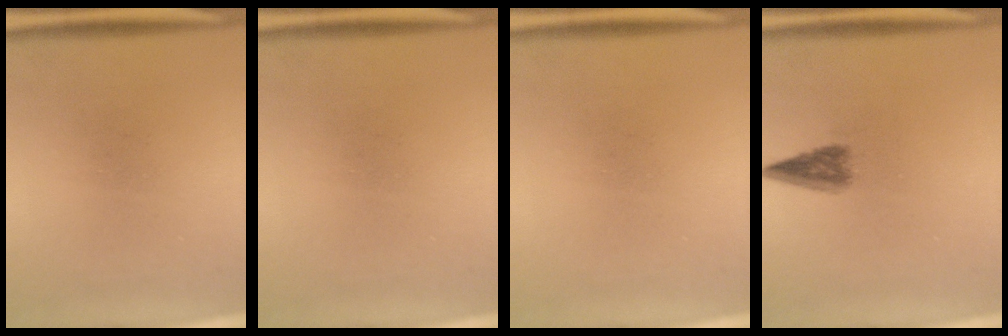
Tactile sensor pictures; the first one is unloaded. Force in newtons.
{"total": 0.0}
{"total": 0.0}
{"total": 3.2}